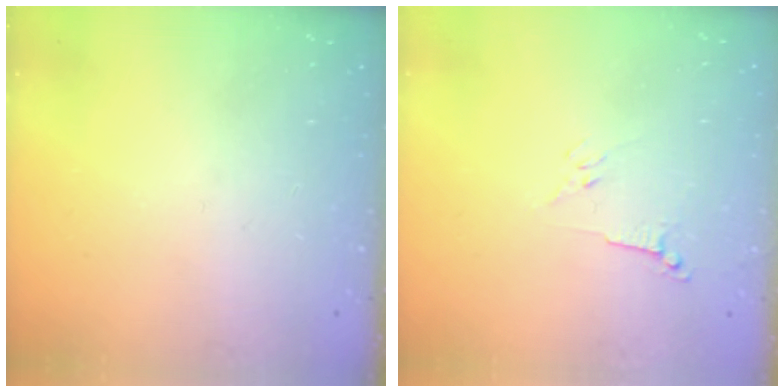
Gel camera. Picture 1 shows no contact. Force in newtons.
{"total": 3.0, "press": 2.9, "slide": 0.8}